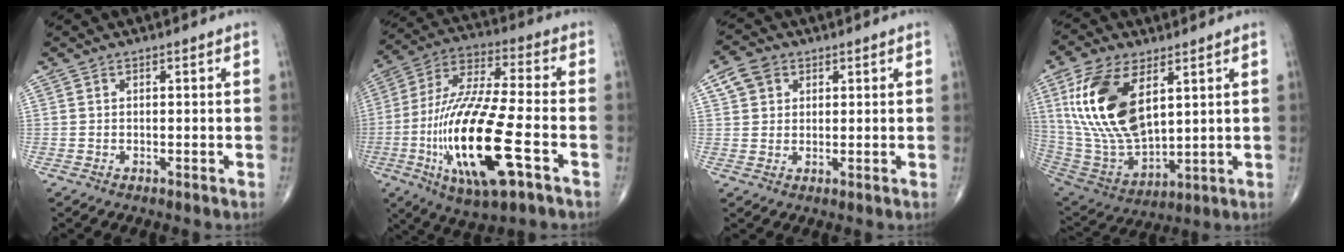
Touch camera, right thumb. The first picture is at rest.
{"total": 23.1, "force": [-6.7, 6.6, 21.1], "torque": [-0.451, 0.015, -0.109]}
{"total": 4.9, "force": [2.1, 3.9, 2.1], "torque": [-0.024, 0.001, 0.039]}
{"total": 20.1, "force": [6.8, 10.2, 15.9], "torque": [-0.303, -0.031, 0.139]}